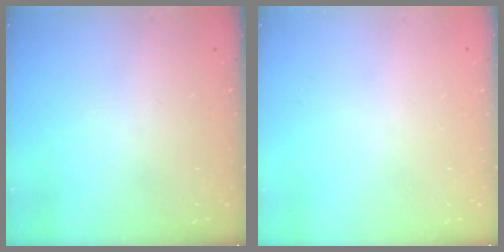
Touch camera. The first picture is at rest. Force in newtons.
{"total": 0.0}